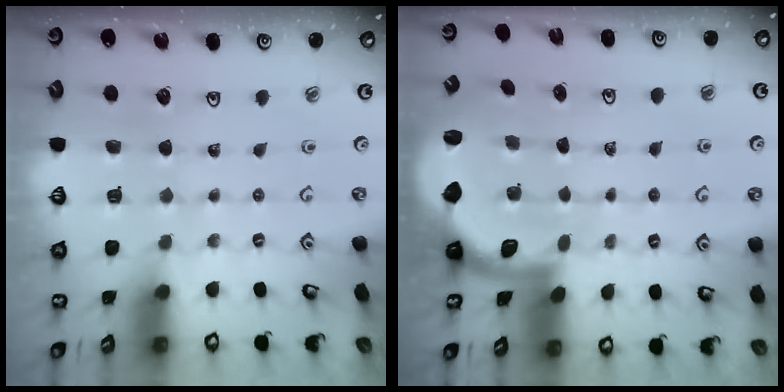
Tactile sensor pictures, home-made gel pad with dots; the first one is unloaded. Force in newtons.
{"total": 2.0, "press": 2.0, "slide": 0.5}